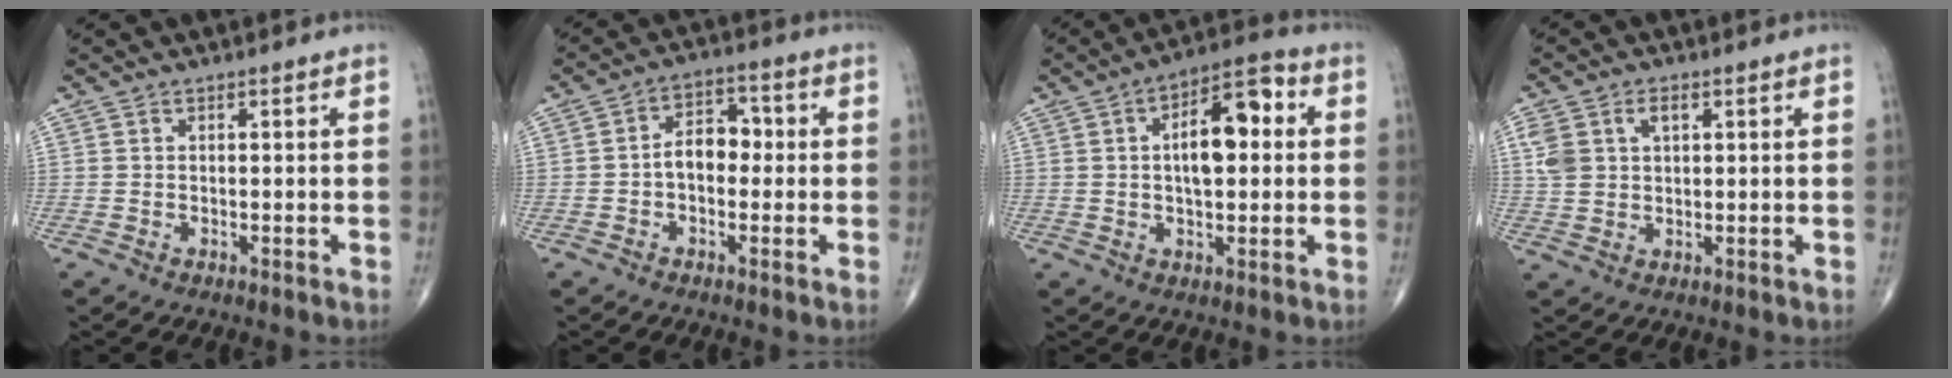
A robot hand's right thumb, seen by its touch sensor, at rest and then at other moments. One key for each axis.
{"total": 6.3, "fx": -0.6, "fy": 4.2, "fz": 4.7, "tx": -0.055, "ty": 0.025, "tz": -0.020}
{"total": 12.2, "fx": 1.8, "fy": 5.7, "fz": 10.6, "tx": -0.148, "ty": 0.021, "tz": 0.021}
{"total": 6.3, "fx": 2.2, "fy": 4.1, "fz": 4.3, "tx": -0.088, "ty": 0.007, "tz": 0.047}